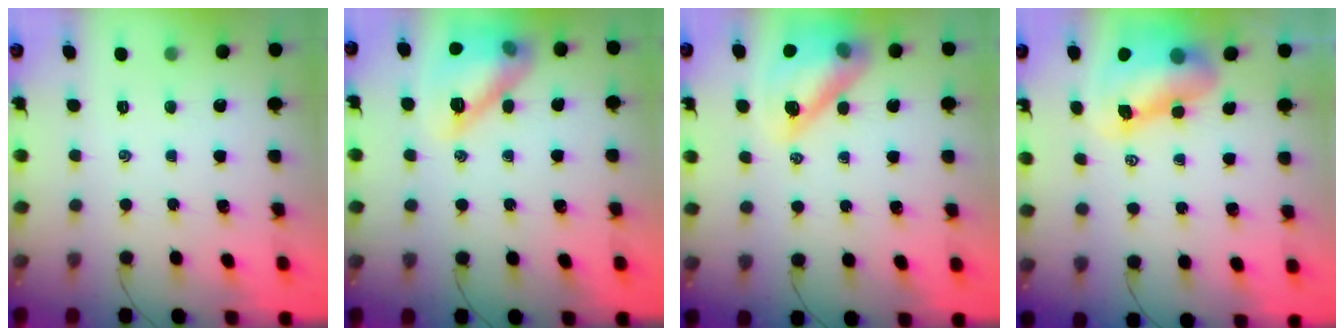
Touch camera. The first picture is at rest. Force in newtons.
{"total": 15.7, "press": 15.7, "slide": 1.3}
{"total": 15.5, "press": 14.8, "slide": 4.5}
{"total": 10.2, "press": 9.9, "slide": 2.5}